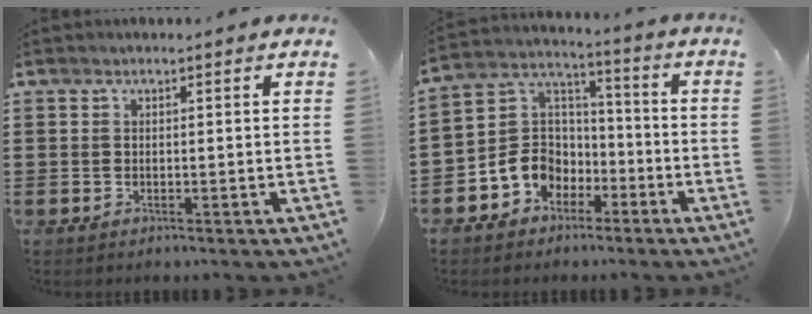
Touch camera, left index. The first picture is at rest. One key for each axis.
{"total": 7.7, "fx": -3.2, "fy": 6.8, "fz": 1.5, "tx": -0.070, "ty": 0.011, "tz": -0.067}